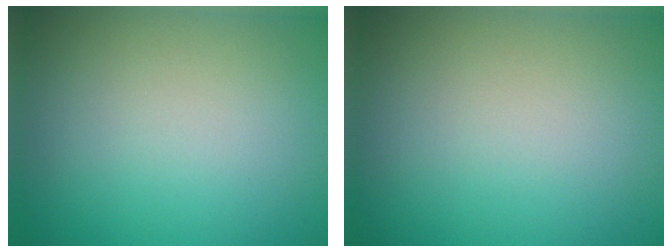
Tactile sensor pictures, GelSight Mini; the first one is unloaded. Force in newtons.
{"total": 0.0}